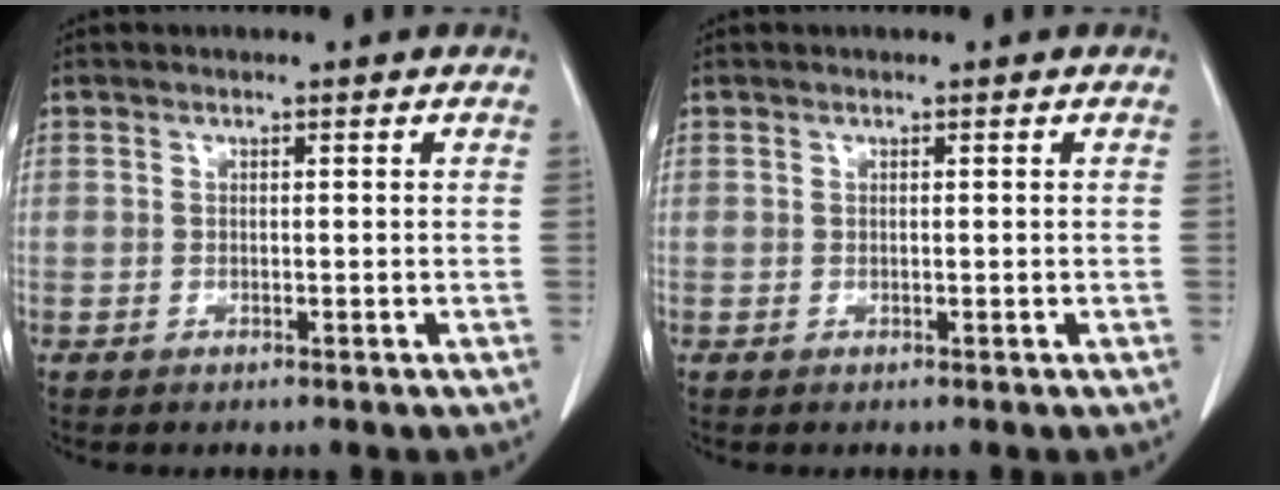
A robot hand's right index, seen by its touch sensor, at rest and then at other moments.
{"total": 0.0}